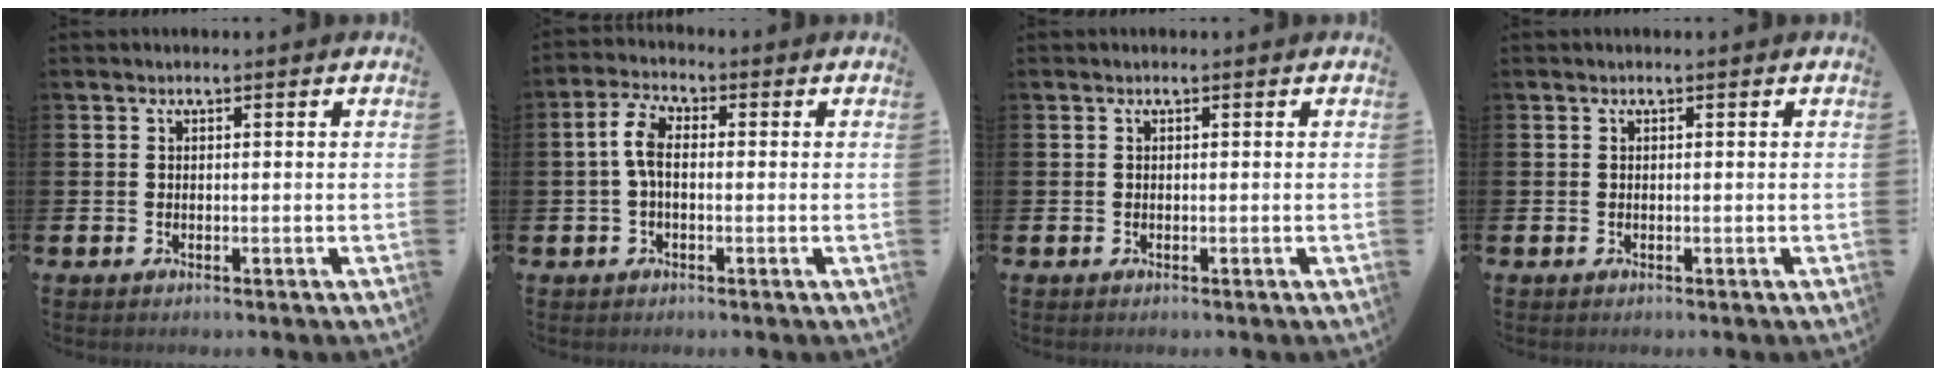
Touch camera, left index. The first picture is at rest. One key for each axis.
{"total": 4.8, "fx": 0.4, "fy": 2.6, "fz": 4.0, "tx": -0.086, "ty": 0.009, "tz": 0.004}
{"total": 0.0}
{"total": 0.0}